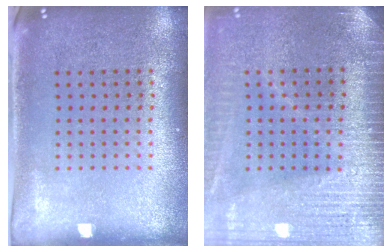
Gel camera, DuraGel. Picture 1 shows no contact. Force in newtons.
{"total": 3.5, "press": 3.1, "slide": 1.6}